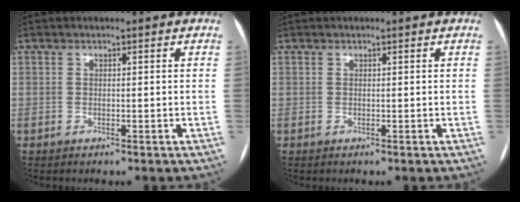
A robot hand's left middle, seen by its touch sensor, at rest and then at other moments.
{"total": 0.0}